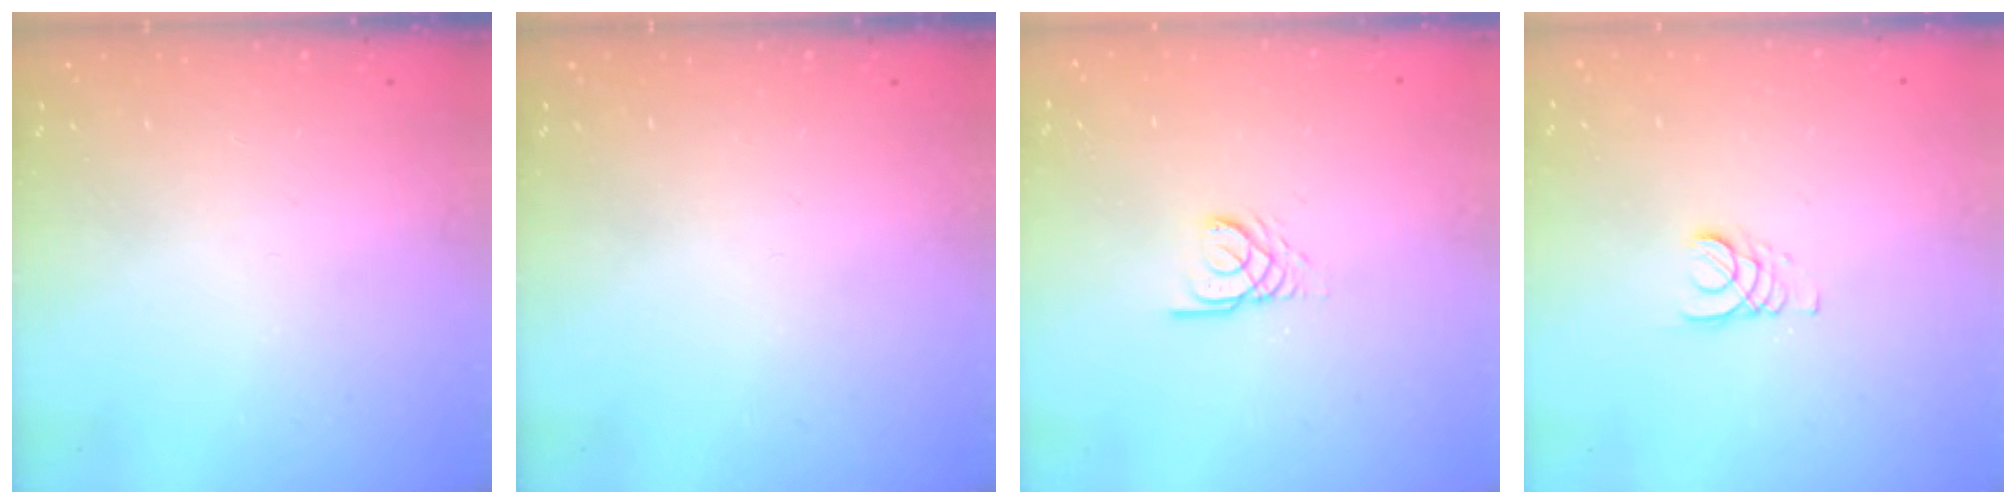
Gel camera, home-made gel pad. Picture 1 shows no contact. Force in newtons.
{"total": 0.0}
{"total": 2.6, "press": 2.6, "slide": 0.1}
{"total": 2.7, "press": 2.7, "slide": 0.3}